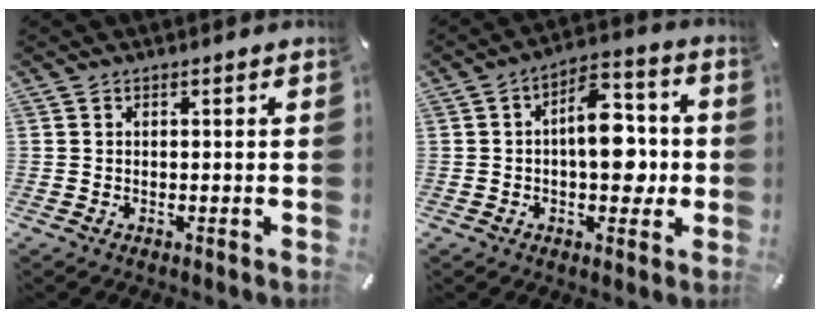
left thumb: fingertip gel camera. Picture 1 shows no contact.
{"total": 12.2, "force": [-0.7, 7.2, 9.8], "torque": [-0.110, 0.003, -0.011]}